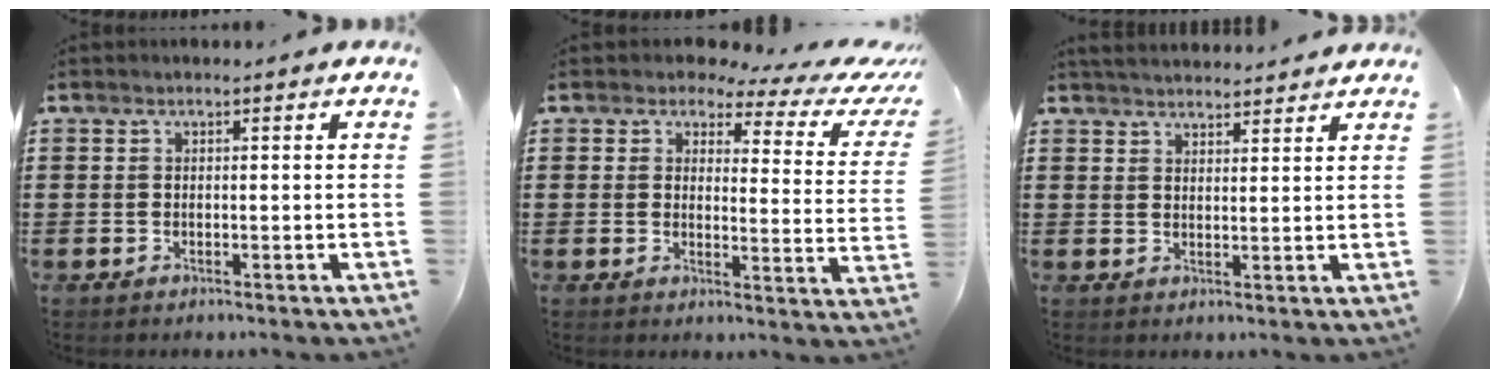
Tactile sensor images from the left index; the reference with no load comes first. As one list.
[{"total": 3.7, "force": [2.4, 1.7, 2.2], "torque": [-0.052, -0.014, 0.035]}, {"total": 3.1, "force": [3.1, 0.0, 0.1], "torque": [-0.011, -0.007, 0.058]}]